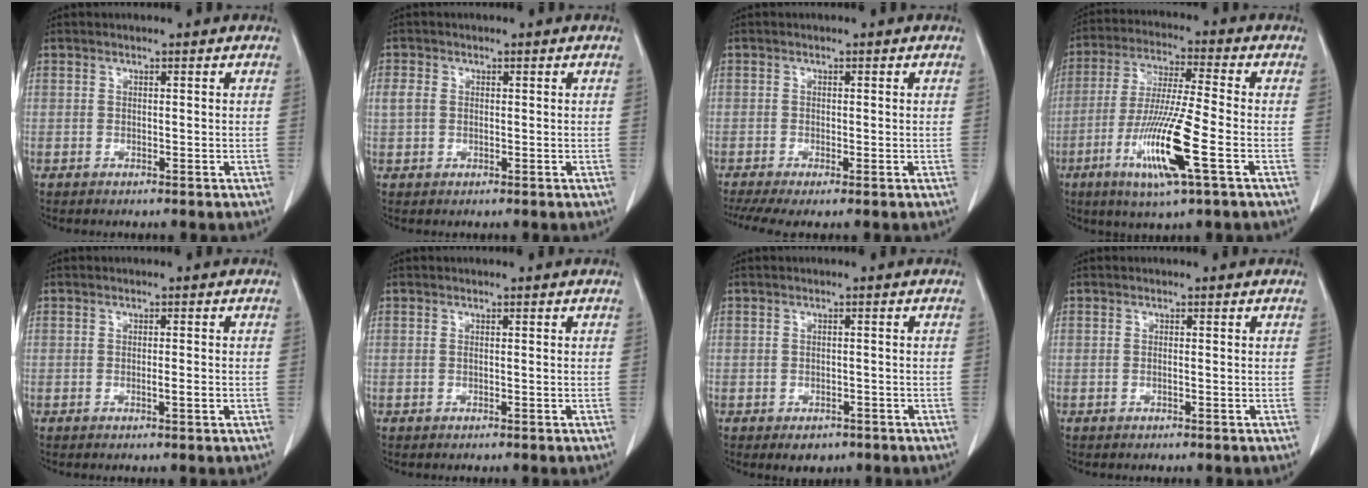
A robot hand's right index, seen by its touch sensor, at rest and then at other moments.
{"total": 2.1, "force": [0.3, 1.7, 1.3], "torque": [-0.039, 0.012, 0.007]}
{"total": 4.9, "force": [-3.2, 1.0, 3.6], "torque": [-0.067, -0.012, -0.059]}
{"total": 13.6, "force": [-4.9, 0.1, 12.6], "torque": [-0.254, -0.024, -0.094]}
{"total": 1.4, "force": [-0.4, 0.1, 1.4], "torque": [-0.023, -0.001, -0.004]}
{"total": 0.0}
{"total": 2.8, "force": [-1.8, 1.7, 1.2], "torque": [-0.008, 0.001, -0.015]}
{"total": 0.0}